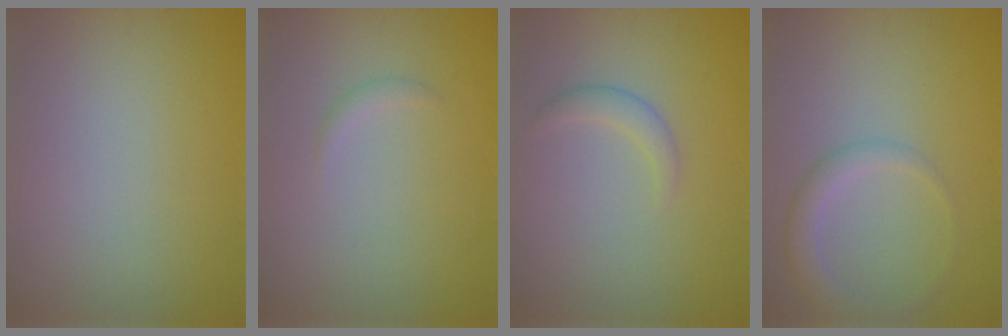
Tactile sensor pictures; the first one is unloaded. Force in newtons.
{"total": 0.7, "press": 0.7, "slide": 0.1}
{"total": 1.4, "press": 1.4, "slide": 0.2}
{"total": 2.5, "press": 2.5, "slide": 0.1}